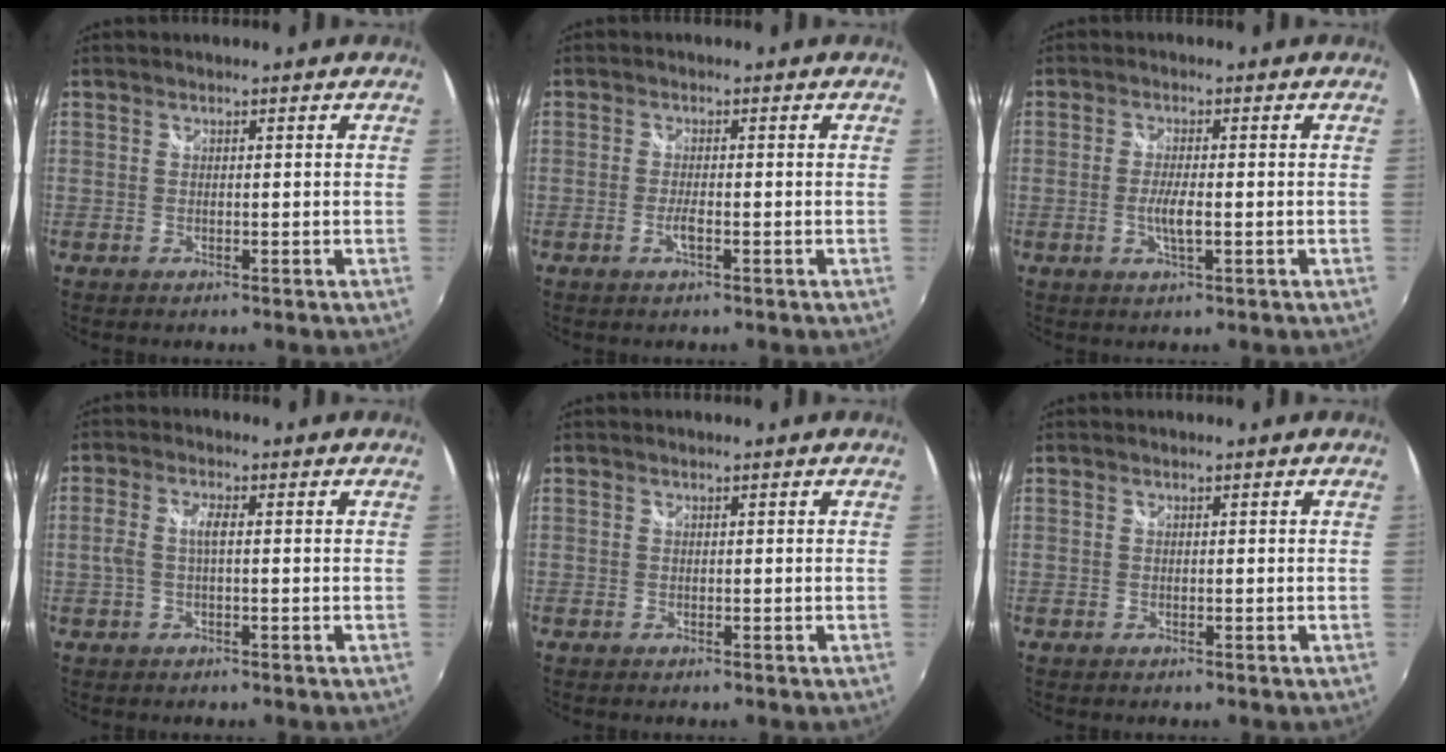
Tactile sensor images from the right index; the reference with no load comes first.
{"total": 2.1, "force": [-0.9, 0.2, 1.8], "torque": [-0.040, -0.004, -0.017]}
{"total": 3.6, "force": [-0.8, 0.5, 3.5], "torque": [-0.067, -0.007, -0.015]}
{"total": 3.3, "force": [-0.2, 0.8, 3.2], "torque": [-0.067, 0.004, -0.002]}
{"total": 0.0}
{"total": 0.0}